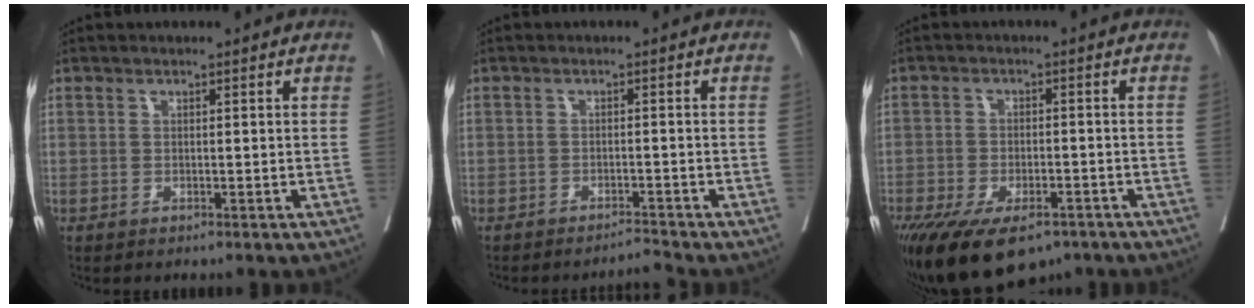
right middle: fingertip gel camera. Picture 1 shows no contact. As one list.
[{"total": 1.9, "force": [-1.7, -0.7, -0.2], "torque": [0.007, -0.011, -0.026]}, {"total": 15.8, "force": [-10.6, 7.1, 9.3], "torque": [-0.198, -0.027, -0.157]}]